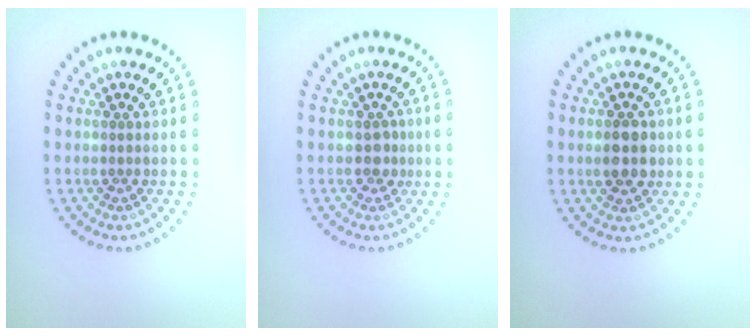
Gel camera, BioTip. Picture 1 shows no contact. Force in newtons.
{"total": 1.2, "press": 1.1, "slide": 0.5}
{"total": 2.8, "press": 2.8, "slide": 0.1}